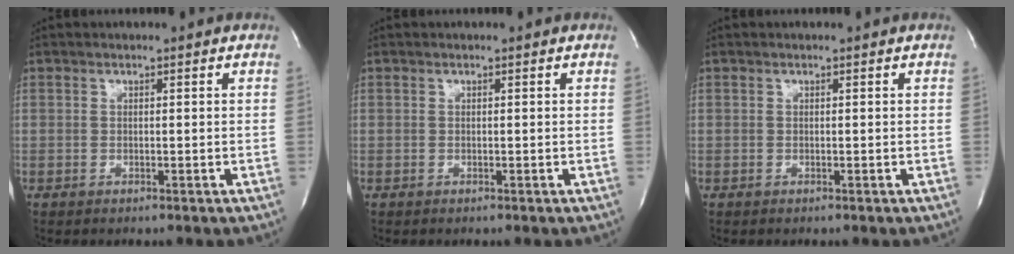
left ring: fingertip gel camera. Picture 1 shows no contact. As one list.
[{"total": 0.0}, {"total": 0.0}]